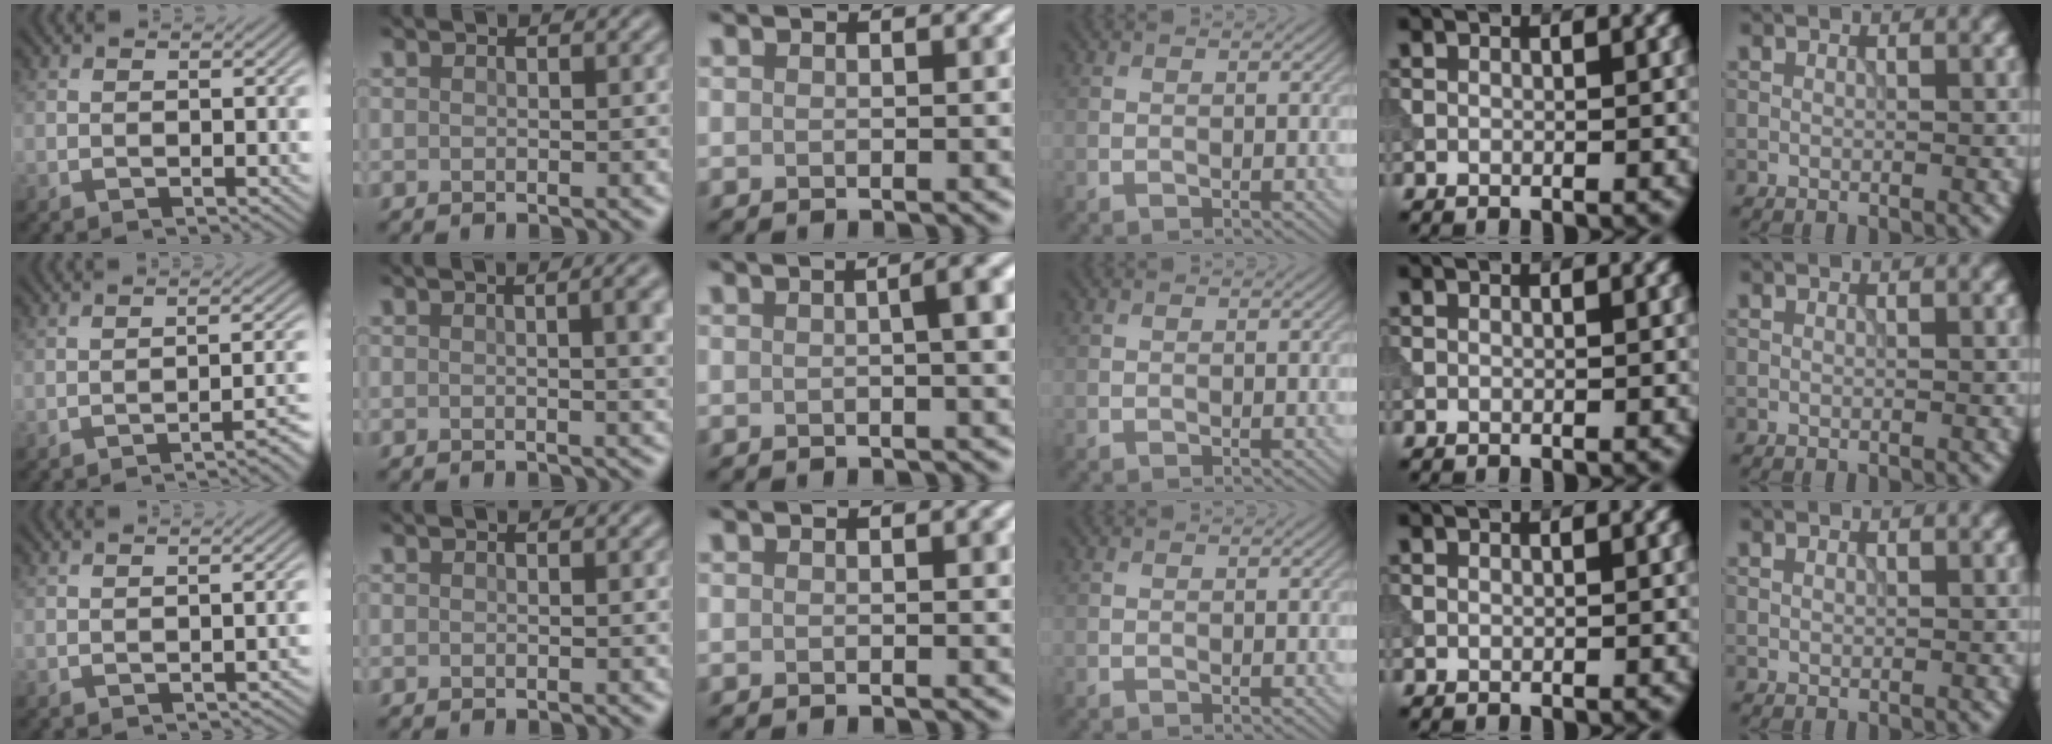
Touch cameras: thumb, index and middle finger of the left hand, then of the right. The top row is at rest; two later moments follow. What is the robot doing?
{"motion": "dispense", "object": "syringe"}